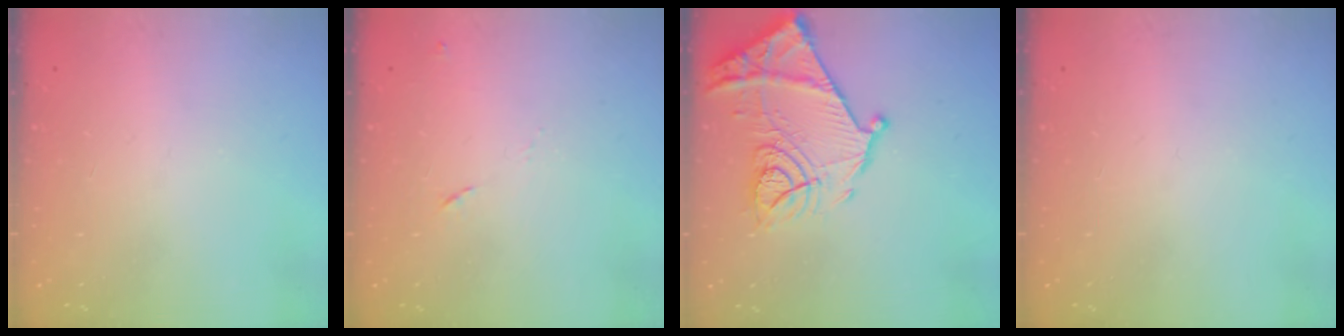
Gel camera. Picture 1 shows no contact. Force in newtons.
{"total": 7.4, "press": 7.4, "slide": 0.7}
{"total": 18.1, "press": 18.0, "slide": 1.6}
{"total": 0.0}